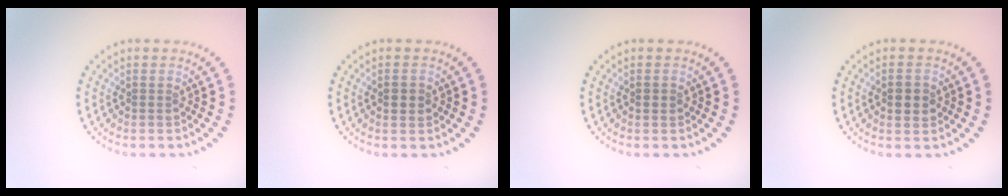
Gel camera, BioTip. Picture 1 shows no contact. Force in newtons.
{"total": 1.3, "press": 1.3, "slide": 0.1}
{"total": 0.7, "press": 0.7, "slide": 0.1}
{"total": 1.9, "press": 1.9, "slide": 0.2}